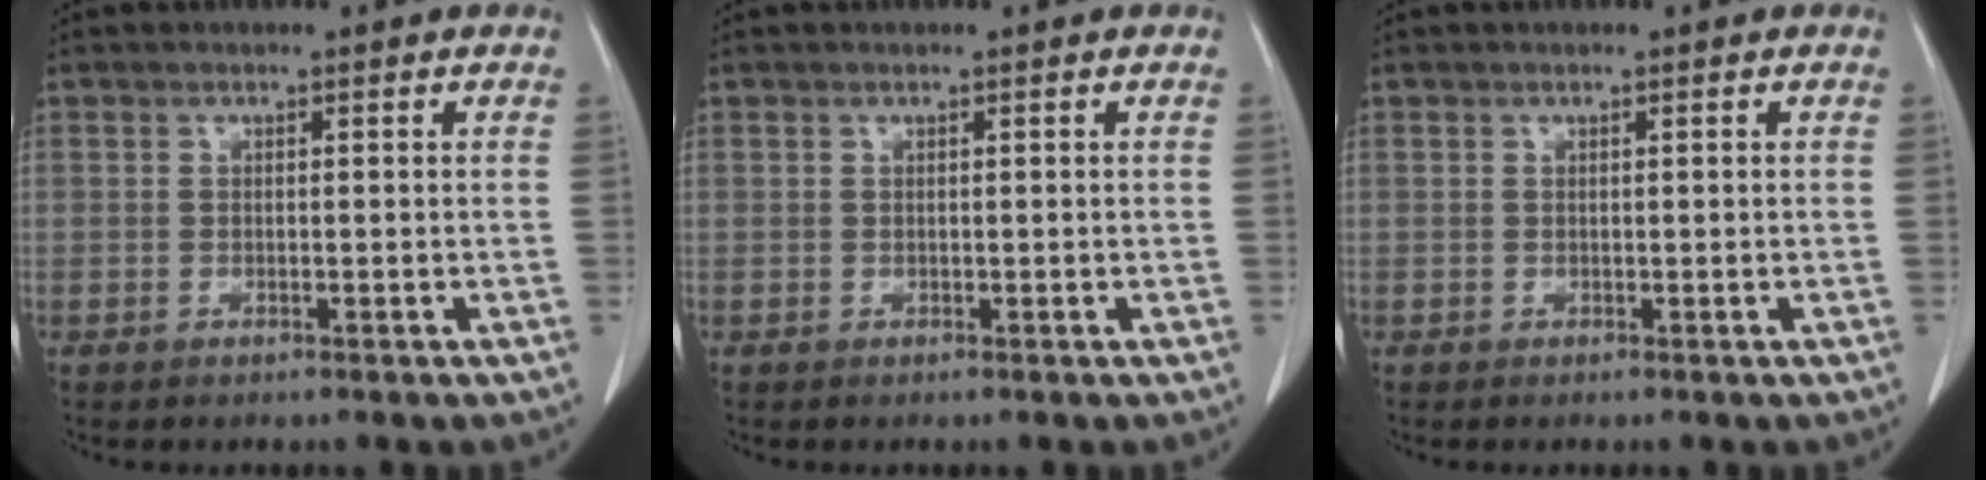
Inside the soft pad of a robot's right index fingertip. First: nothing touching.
{"total": 0.0}
{"total": 0.0}